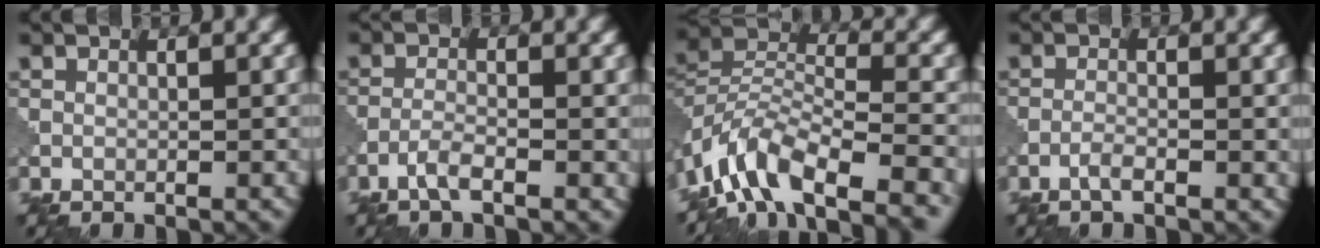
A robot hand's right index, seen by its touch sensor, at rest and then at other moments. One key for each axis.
{"total": 2.4, "fx": -1.4, "fy": 0.5, "fz": 1.9, "tx": -0.042, "ty": 0.005, "tz": -0.035}
{"total": 9.7, "fx": -6.8, "fy": 3.8, "fz": 5.8, "tx": -0.095, "ty": 0.004, "tz": -0.141}
{"total": 1.6, "fx": -0.9, "fy": 0.4, "fz": 1.2, "tx": -0.026, "ty": 0.004, "tz": -0.022}